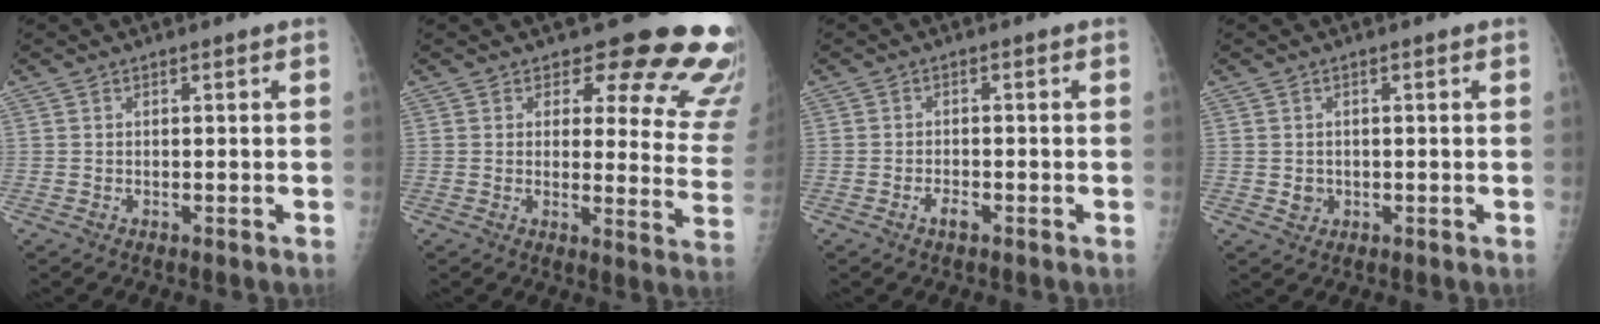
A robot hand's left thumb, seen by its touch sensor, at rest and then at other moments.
{"total": 17.2, "force": [13.8, 6.7, 7.8], "torque": [-0.034, -0.107, 0.135]}
{"total": 2.0, "force": [-1.2, 0.9, 1.3], "torque": [-0.023, 0.006, -0.021]}
{"total": 1.8, "force": [-0.2, 1.7, 0.7], "torque": [-0.004, 0.002, 0.003]}